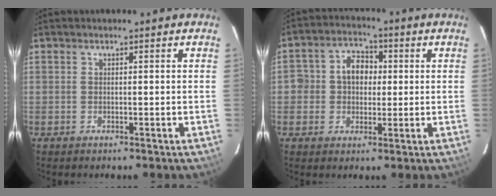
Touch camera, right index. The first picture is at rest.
{"total": 6.9, "force": [0.2, 6.0, 3.5], "torque": [-0.059, 0.024, 0.002]}